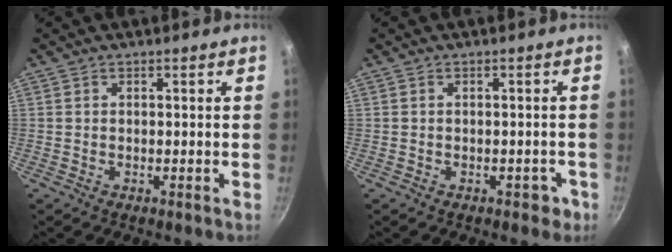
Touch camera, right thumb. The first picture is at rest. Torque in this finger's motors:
{"motor_torque": [0.57, 0.13, -0.29, 0.12, -0.01]}